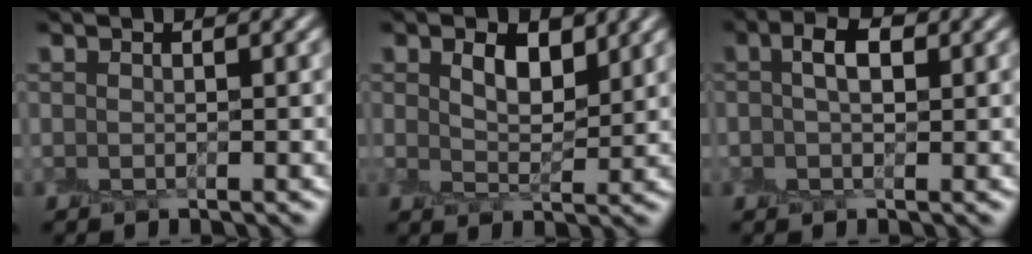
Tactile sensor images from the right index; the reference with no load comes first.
{"total": 2.8, "force": [1.5, 1.2, 2.1], "torque": [-0.042, -0.002, 0.027]}
{"total": 2.7, "force": [0.6, 1.3, 2.3], "torque": [-0.041, 0.006, 0.004]}